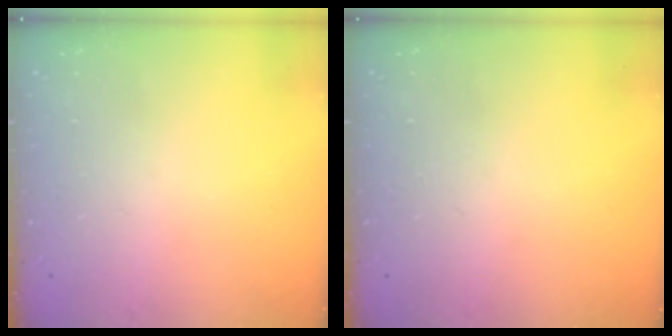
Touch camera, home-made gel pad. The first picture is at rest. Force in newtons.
{"total": 0.0}